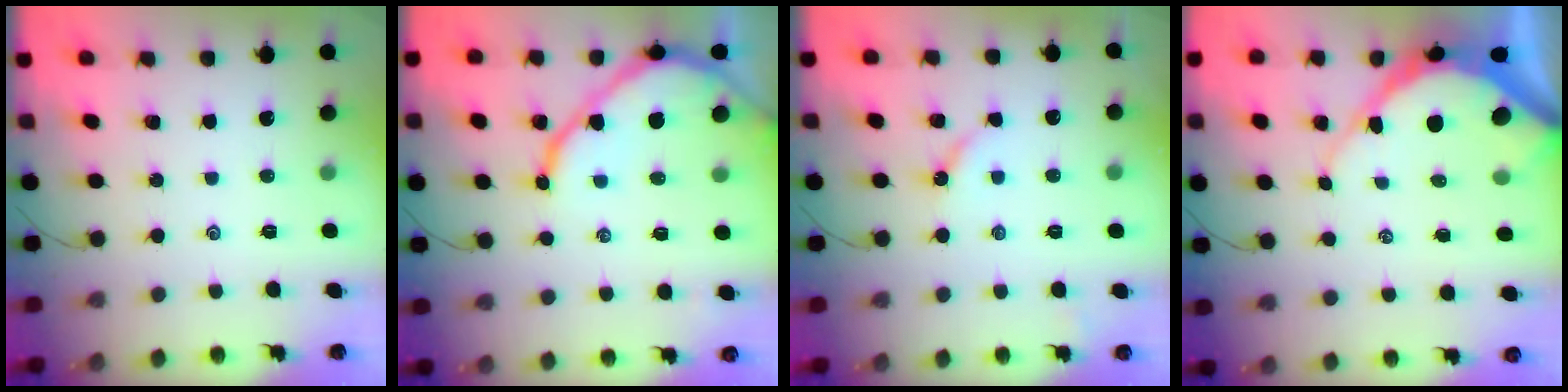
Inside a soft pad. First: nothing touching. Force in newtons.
{"total": 10.1, "press": 10.0, "slide": 1.0}
{"total": 3.4, "press": 3.4, "slide": 0.3}
{"total": 10.2, "press": 10.2, "slide": 1.0}